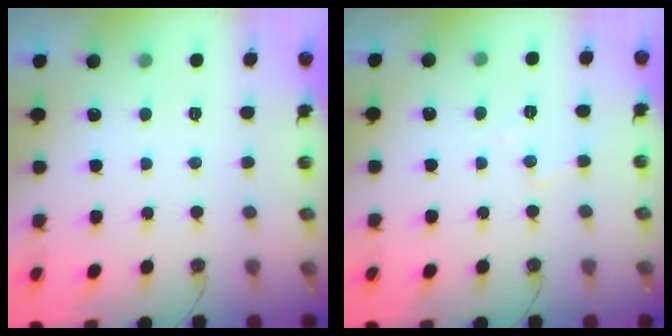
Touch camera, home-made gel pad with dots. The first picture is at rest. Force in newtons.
{"total": 5.5, "press": 5.5, "slide": 0.7}